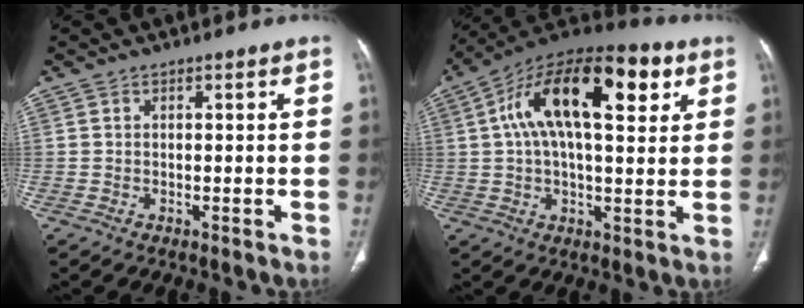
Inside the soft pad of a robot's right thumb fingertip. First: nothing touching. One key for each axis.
{"total": 22.1, "fx": 7.0, "fy": 9.9, "fz": 18.5, "tx": -0.297, "ty": 0.023, "tz": 0.102}